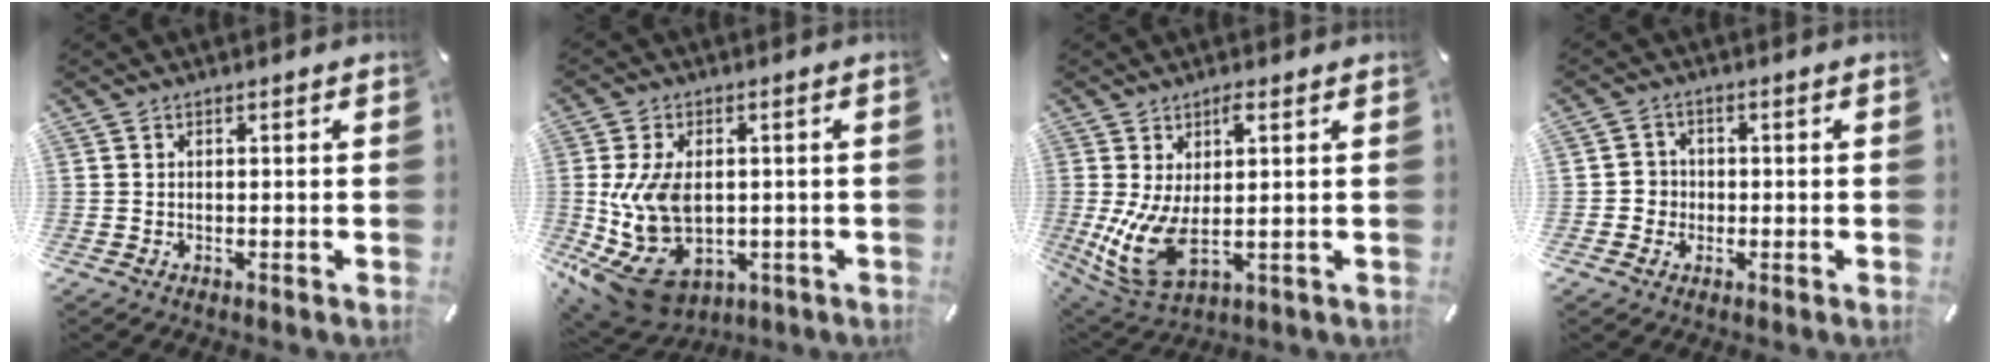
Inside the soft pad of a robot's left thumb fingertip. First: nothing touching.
{"total": 15.9, "force": [-1.2, 11.2, 11.2], "torque": [-0.243, -0.021, -0.010]}
{"total": 12.1, "force": [1.1, 4.4, 11.2], "torque": [-0.248, -0.029, 0.019]}
{"total": 3.6, "force": [-1.0, 3.4, 0.4], "torque": [-0.012, 0.009, -0.018]}